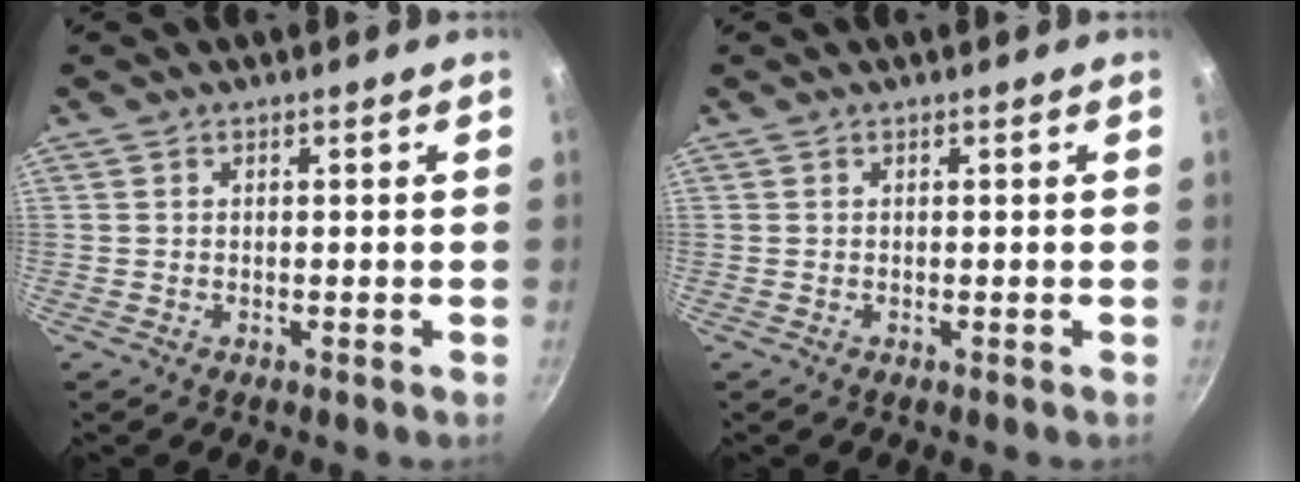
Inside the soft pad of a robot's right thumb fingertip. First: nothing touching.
{"total": 0.0}